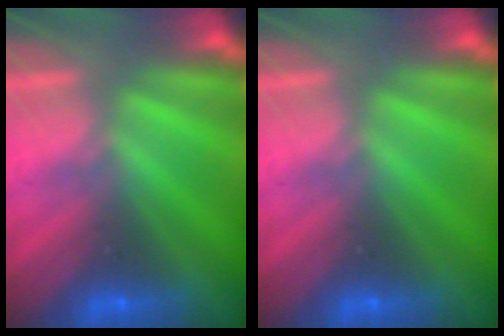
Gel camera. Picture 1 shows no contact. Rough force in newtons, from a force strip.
{"total": 0.0}